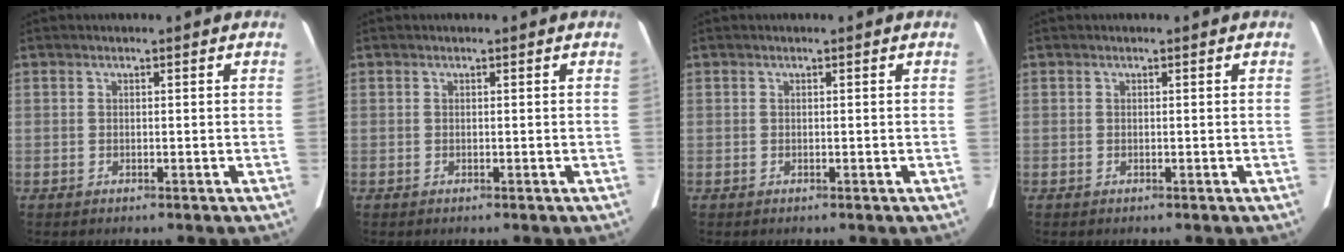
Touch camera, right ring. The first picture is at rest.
{"total": 0.0}
{"total": 0.0}
{"total": 0.0}